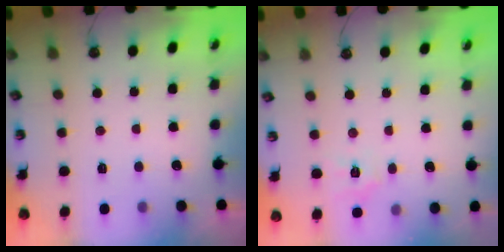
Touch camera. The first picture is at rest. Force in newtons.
{"total": 5.9, "press": 5.9, "slide": 0.7}